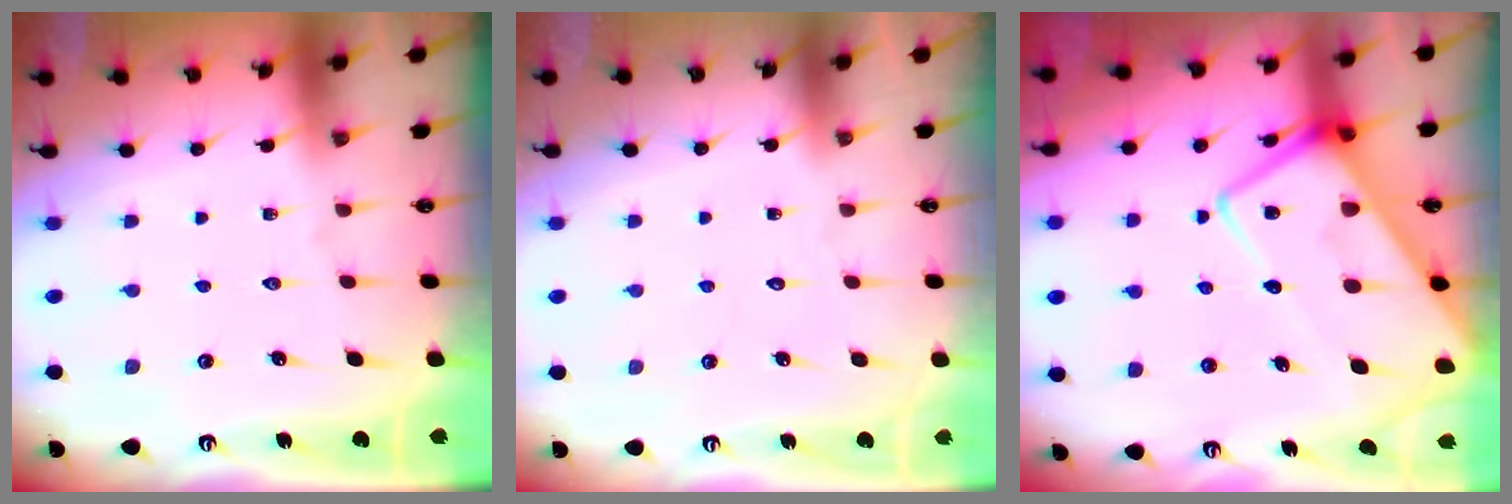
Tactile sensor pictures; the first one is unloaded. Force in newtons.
{"total": 1.8, "press": 1.7, "slide": 0.1}
{"total": 15.7, "press": 15.6, "slide": 1.7}